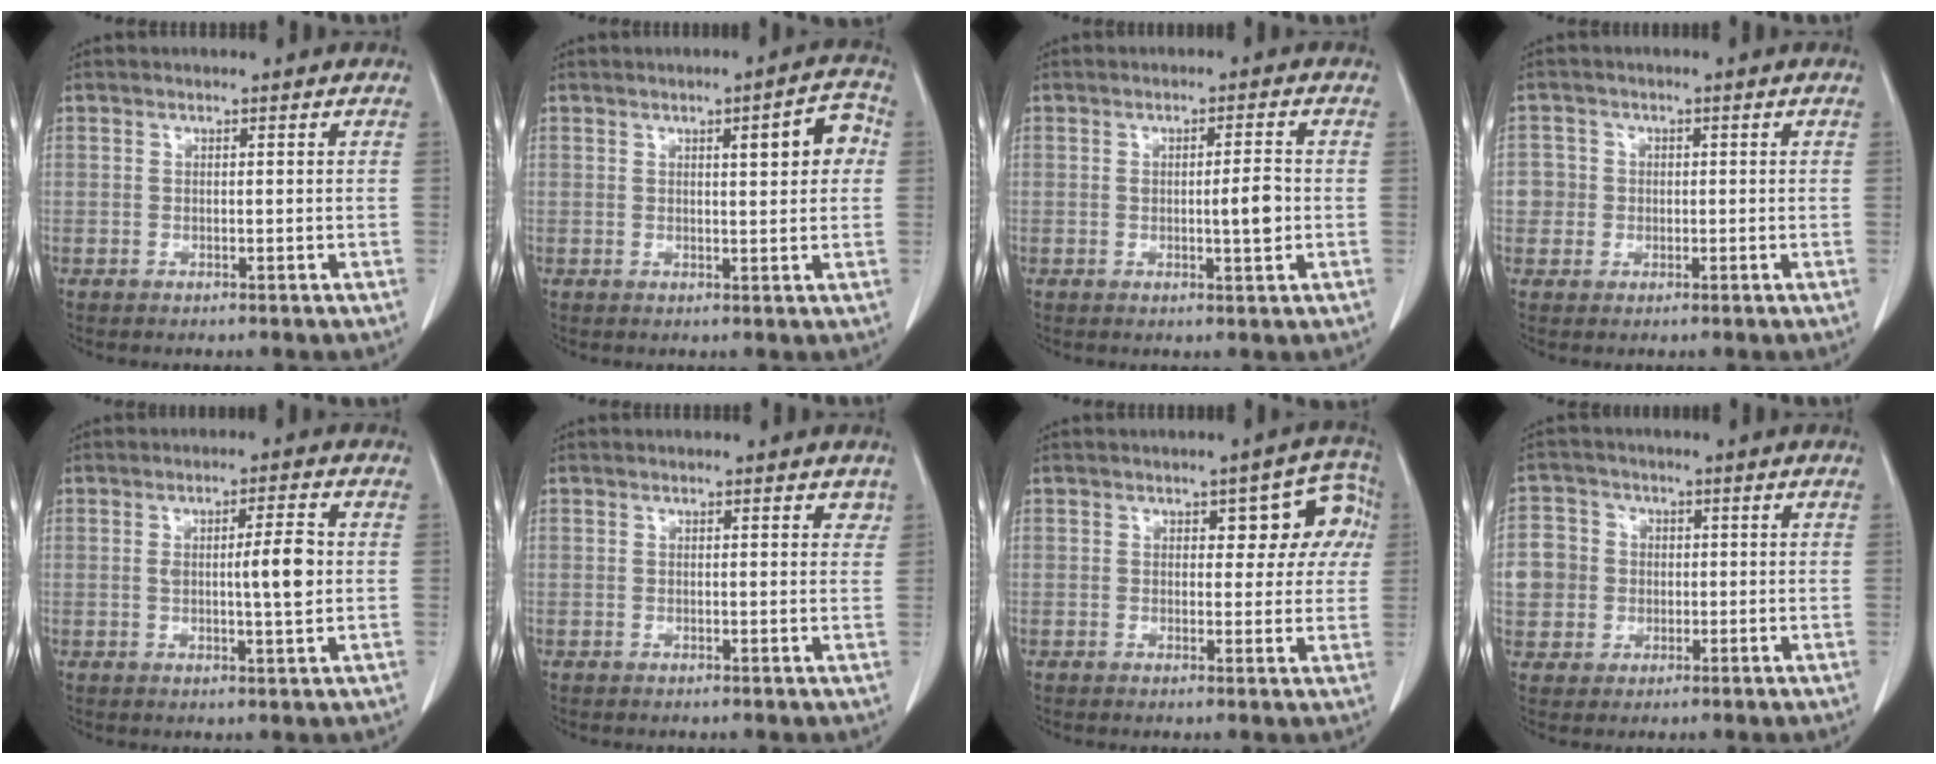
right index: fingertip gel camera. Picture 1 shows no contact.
{"total": 5.8, "force": [1.3, 1.4, 5.4], "torque": [-0.067, 0.015, 0.015]}
{"total": 3.9, "force": [-0.3, 0.6, 3.8], "torque": [-0.057, -0.001, -0.003]}
{"total": 3.1, "force": [-0.1, 3.1, 0.0], "torque": [0.015, 0.009, -0.003]}
{"total": 5.6, "force": [0.3, 0.8, 5.5], "torque": [-0.082, 0.003, 0.004]}
{"total": 1.5, "force": [0.9, 0.8, 0.9], "torque": [-0.001, 0.000, 0.005]}
{"total": 7.0, "force": [1.9, 3.7, 5.6], "torque": [-0.045, 0.029, 0.020]}
{"total": 8.7, "force": [0.1, 8.4, 2.0], "torque": [-0.059, 0.029, 0.014]}